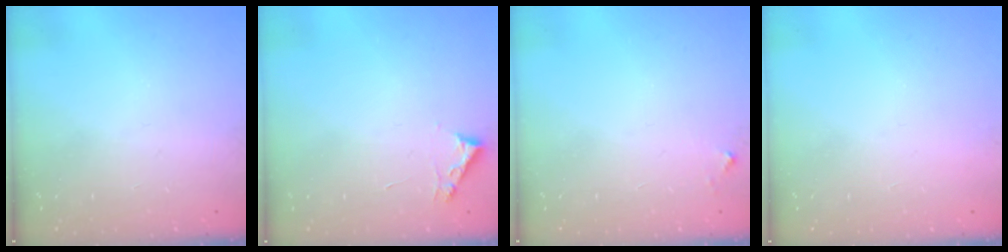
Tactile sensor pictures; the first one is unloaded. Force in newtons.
{"total": 2.7, "press": 2.7, "slide": 0.3}
{"total": 2.8, "press": 2.8, "slide": 0.2}
{"total": 1.5, "press": 1.5, "slide": 0.1}